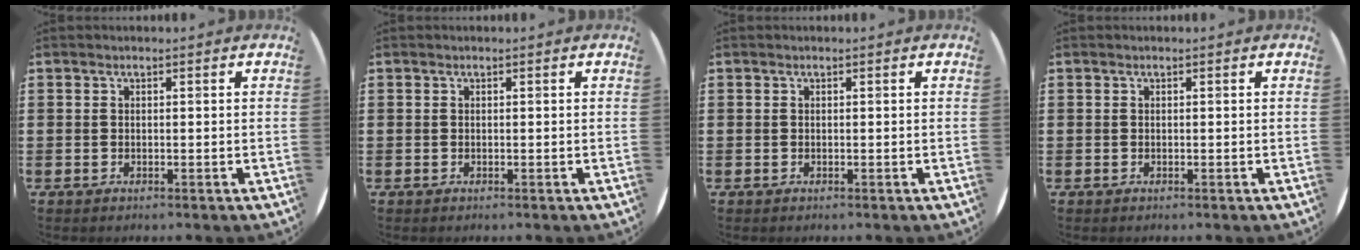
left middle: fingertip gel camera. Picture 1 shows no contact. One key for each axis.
{"total": 0.0}
{"total": 0.0}
{"total": 0.0}